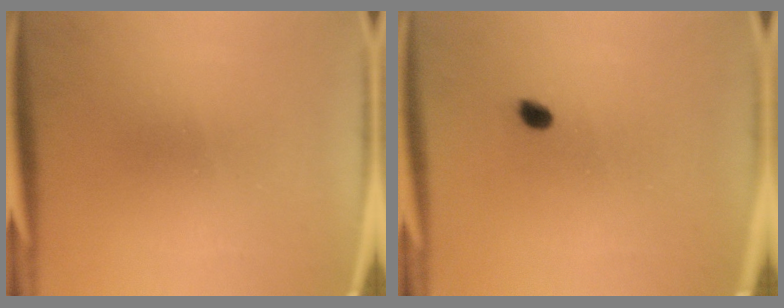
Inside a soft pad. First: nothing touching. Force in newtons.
{"total": 1.6}